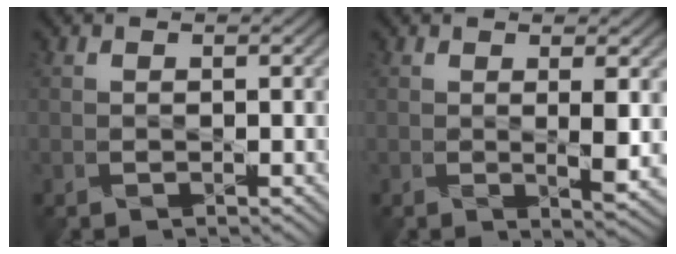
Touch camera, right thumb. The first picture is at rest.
{"total": 3.4, "force": [0.4, 0.3, 3.3], "torque": [-0.057, -0.001, 0.013]}